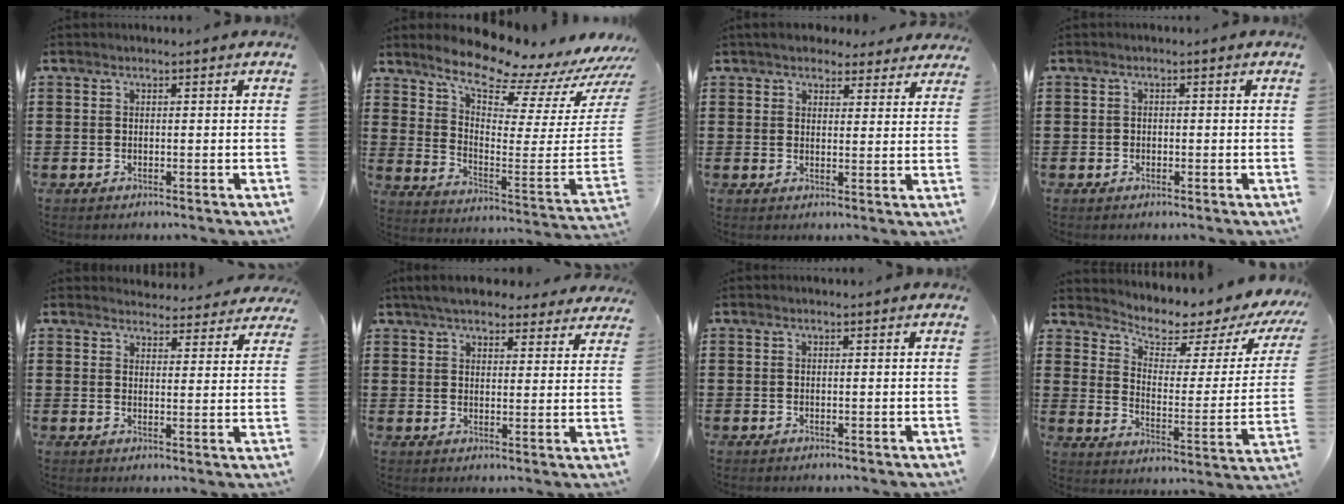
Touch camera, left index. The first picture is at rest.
{"total": 8.3, "force": [7.5, 0.9, 3.6], "torque": [-0.080, -0.084, 0.118]}
{"total": 4.0, "force": [3.5, 1.5, 1.0], "torque": [-0.032, -0.002, 0.067]}
{"total": 0.8, "force": [-0.4, 0.7, 0.2], "torque": [-0.006, 0.001, -0.009]}
{"total": 4.1, "force": [4.0, 0.6, 0.4], "torque": [-0.015, -0.019, 0.072]}
{"total": 5.5, "force": [5.0, 1.2, 1.8], "torque": [-0.052, -0.009, 0.094]}
{"total": 0.0}
{"total": 4.3, "force": [3.6, 1.7, 1.7], "torque": [-0.042, -0.034, 0.050]}